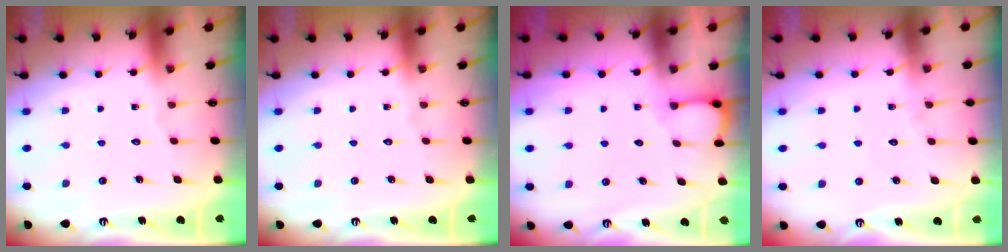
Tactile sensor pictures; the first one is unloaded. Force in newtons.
{"total": 0.0}
{"total": 2.7, "press": 2.7, "slide": 0.3}
{"total": 3.2, "press": 3.2, "slide": 0.3}